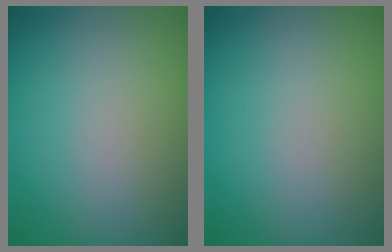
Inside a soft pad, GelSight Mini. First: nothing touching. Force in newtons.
{"total": 0.0}